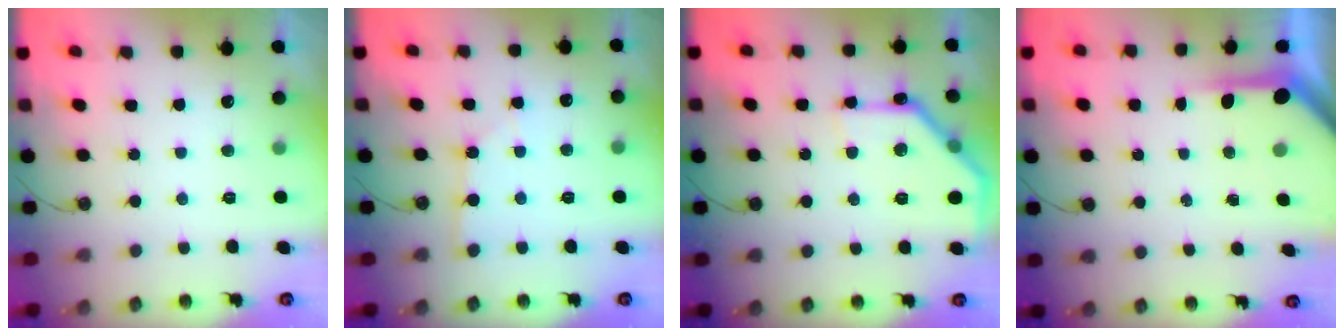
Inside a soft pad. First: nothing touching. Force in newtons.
{"total": 2.2, "press": 2.2, "slide": 0.4}
{"total": 15.5, "press": 15.5, "slide": 0.2}
{"total": 5.7, "press": 5.7, "slide": 0.4}